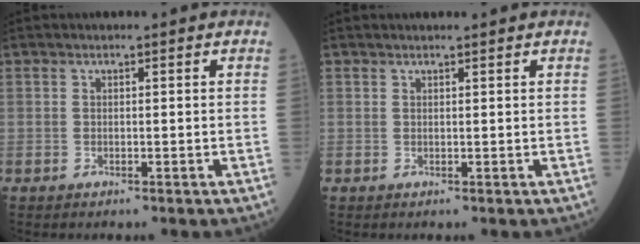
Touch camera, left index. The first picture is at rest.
{"total": 1.9, "force": [1.8, 0.0, 0.7], "torque": [-0.007, 0.012, 0.026]}